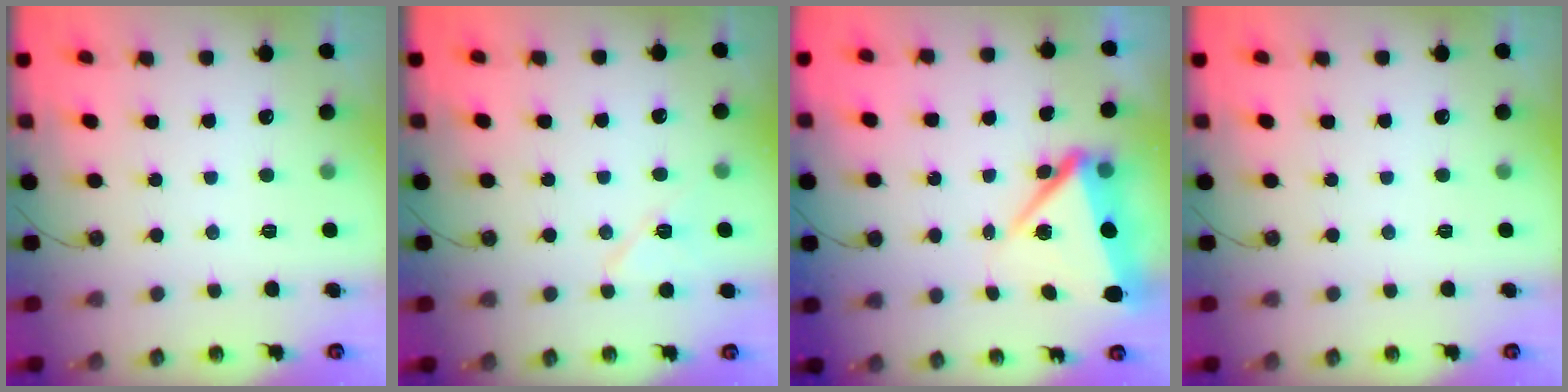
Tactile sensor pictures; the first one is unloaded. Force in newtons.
{"total": 7.9, "press": 7.8, "slide": 1.1}
{"total": 7.7, "press": 7.5, "slide": 1.6}
{"total": 0.0}